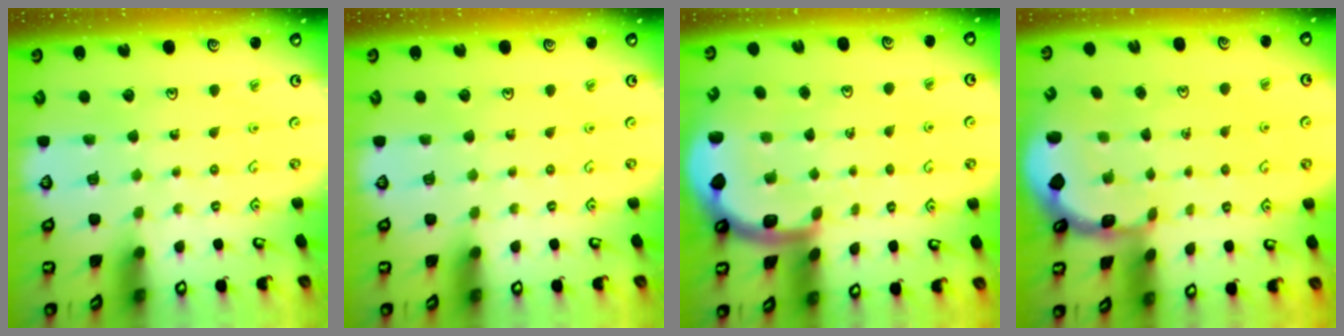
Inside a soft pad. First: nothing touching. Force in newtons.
{"total": 0.0}
{"total": 5.4, "press": 5.1, "slide": 1.8}
{"total": 1.2, "press": 1.1, "slide": 0.4}